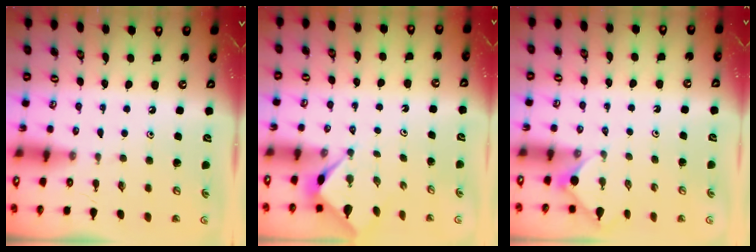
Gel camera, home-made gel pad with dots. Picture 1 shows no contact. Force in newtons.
{"total": 3.6, "press": 3.6, "slide": 0.1}
{"total": 2.3, "press": 2.2, "slide": 0.3}